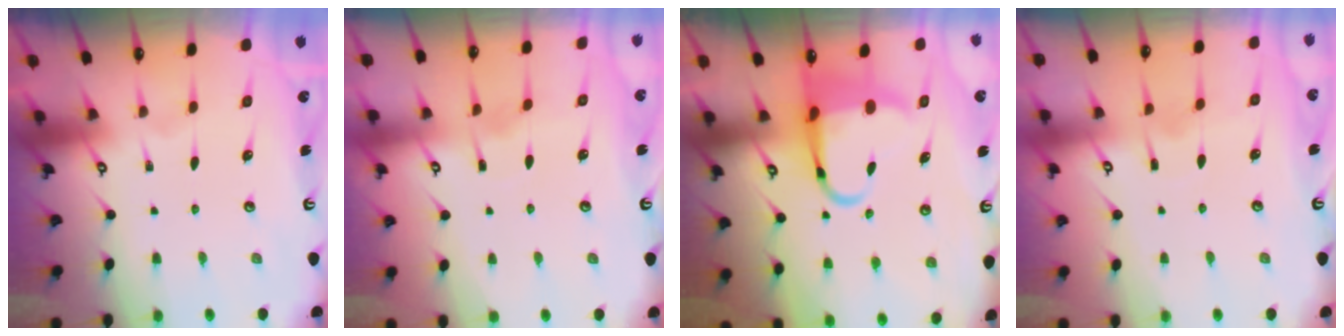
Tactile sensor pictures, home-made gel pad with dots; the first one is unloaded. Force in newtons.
{"total": 1.8, "press": 1.7, "slide": 0.3}
{"total": 8.6, "press": 8.4, "slide": 1.7}
{"total": 4.2, "press": 4.2, "slide": 0.4}